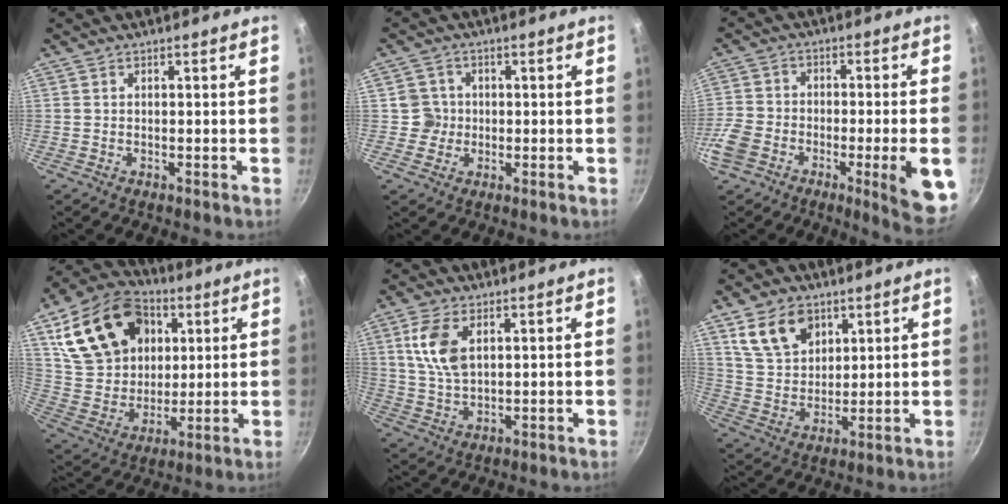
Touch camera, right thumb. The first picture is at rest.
{"total": 3.8, "force": [0.0, 3.7, 0.5], "torque": [0.019, 0.010, -0.004]}
{"total": 16.5, "force": [-6.3, 5.1, 14.3], "torque": [-0.226, 0.013, -0.109]}
{"total": 23.2, "force": [8.4, 16.8, 13.6], "torque": [-0.217, -0.003, 0.158]}
{"total": 8.6, "force": [3.0, 4.7, 6.6], "torque": [-0.127, -0.012, 0.061]}
{"total": 11.2, "force": [5.6, 7.7, 5.9], "torque": [-0.081, -0.021, 0.112]}